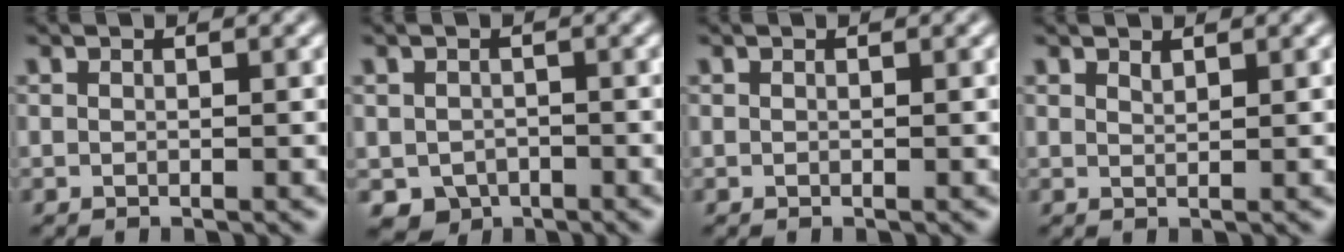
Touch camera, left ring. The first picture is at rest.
{"total": 2.6, "force": [-1.2, 2.1, 0.9], "torque": [-0.013, -0.009, -0.022]}
{"total": 0.0}
{"total": 0.7, "force": [0.7, 0.1, 0.2], "torque": [-0.002, -0.002, 0.015]}